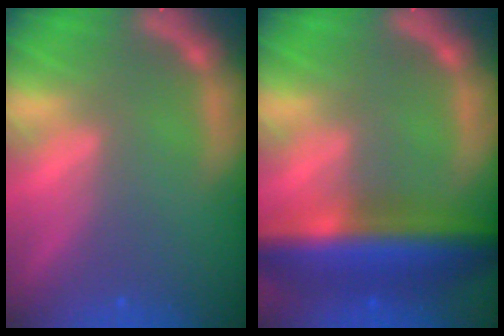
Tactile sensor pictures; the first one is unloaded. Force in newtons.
{"total": 10.0}